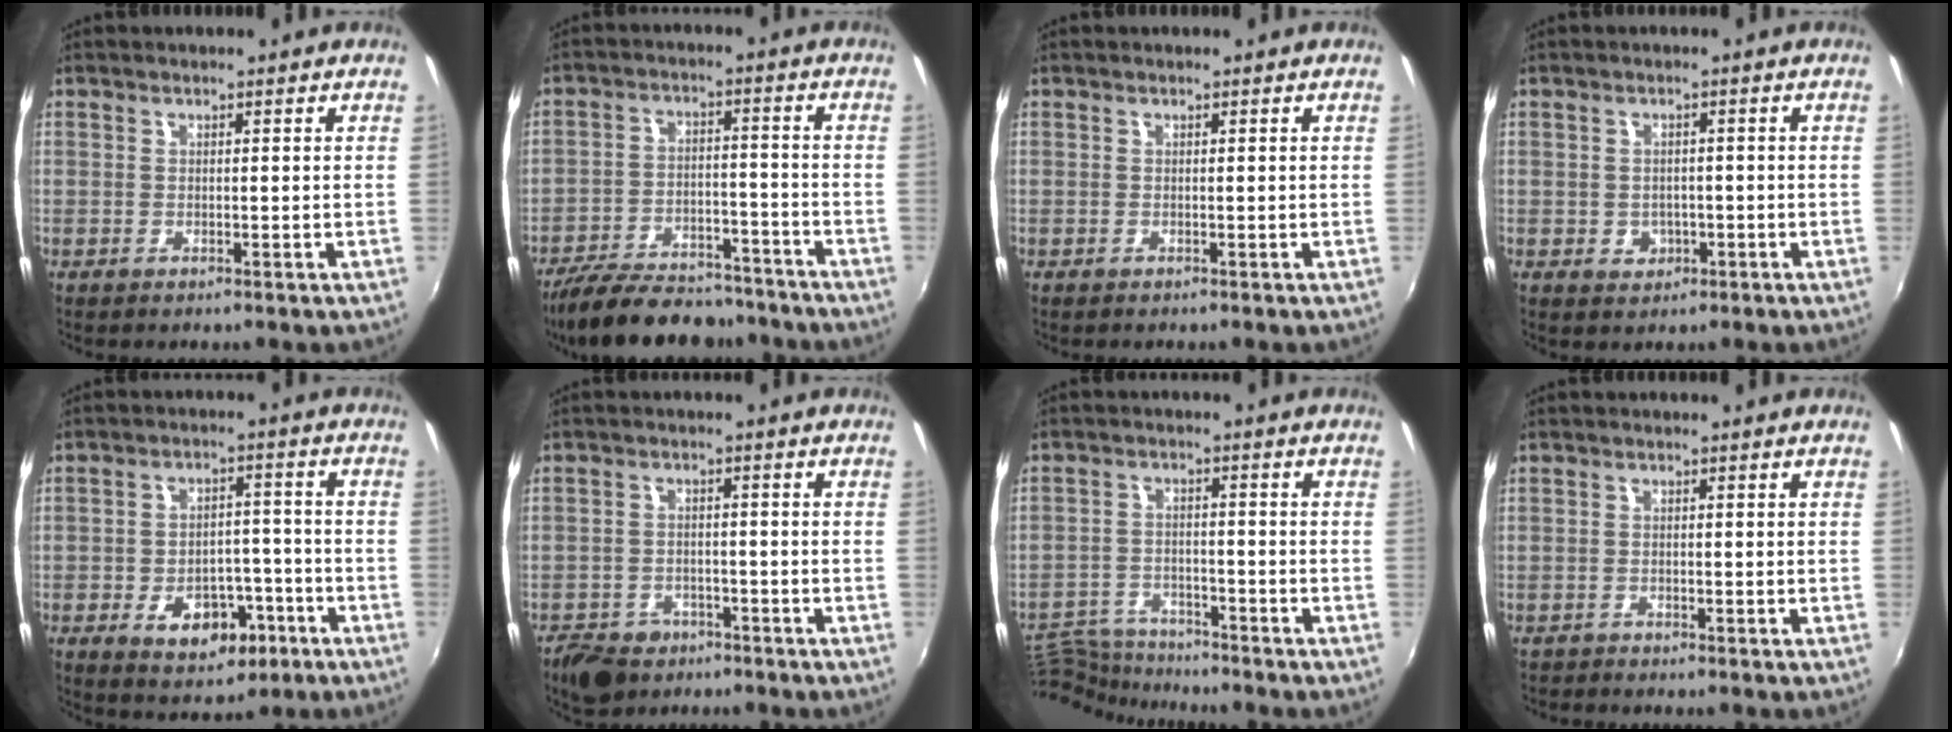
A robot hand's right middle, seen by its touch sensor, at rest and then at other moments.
{"total": 18.7, "force": [-15.7, 6.4, 7.7], "torque": [-0.166, -0.007, -0.228]}
{"total": 0.0}
{"total": 3.5, "force": [-0.9, 3.1, 1.2], "torque": [-0.026, 0.002, -0.006]}
{"total": 10.1, "force": [-5.0, 6.2, 6.2], "torque": [-0.109, 0.010, -0.058]}
{"total": 8.4, "force": [-5.8, 5.3, 3.0], "torque": [-0.087, 0.000, -0.090]}
{"total": 10.4, "force": [-9.9, 2.2, 2.5], "torque": [-0.078, -0.001, -0.175]}
{"total": 1.1, "force": [-1.1, 0.1, -0.1], "torque": [0.000, -0.006, -0.022]}